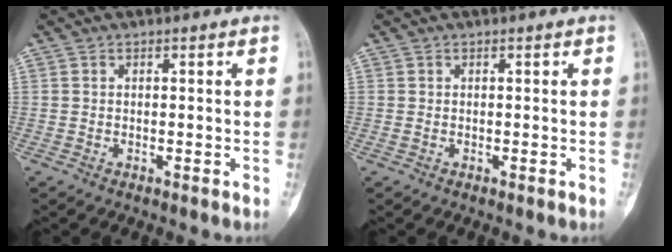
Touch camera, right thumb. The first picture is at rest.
{"total": 0.0}